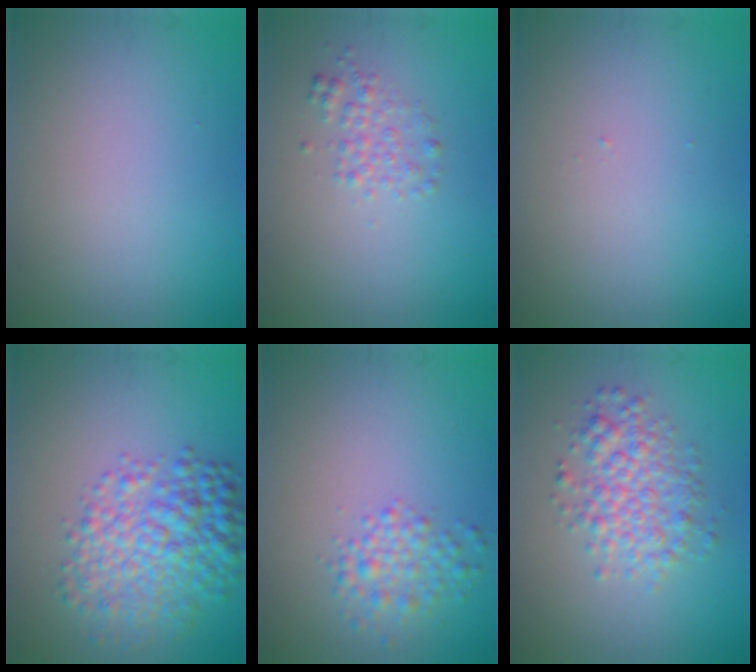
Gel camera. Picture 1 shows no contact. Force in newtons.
{"total": 1.8, "press": 1.8, "slide": 0.0}
{"total": 0.0}
{"total": 6.1, "press": 6.1, "slide": 0.1}
{"total": 2.5, "press": 2.5, "slide": 0.0}
{"total": 4.0, "press": 4.0, "slide": 0.1}